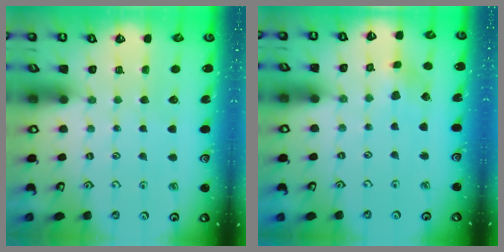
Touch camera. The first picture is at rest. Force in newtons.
{"total": 3.1, "press": 3.1, "slide": 0.2}